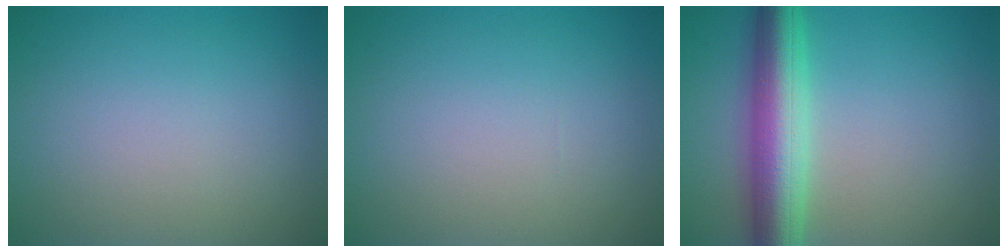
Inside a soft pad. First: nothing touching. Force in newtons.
{"total": 0.0}
{"total": 7.2, "press": 7.2, "slide": 0.1}